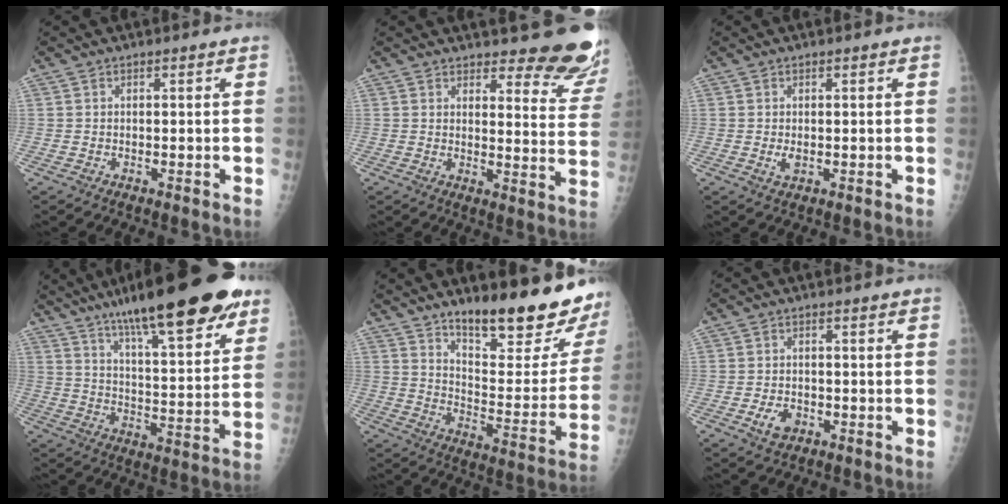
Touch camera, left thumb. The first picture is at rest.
{"total": 14.0, "force": [12.6, 3.9, 4.7], "torque": [-0.009, -0.114, 0.129]}
{"total": 1.6, "force": [0.1, 1.0, 1.2], "torque": [-0.021, -0.004, 0.004]}
{"total": 25.5, "force": [17.0, 5.7, 18.1], "torque": [-0.254, -0.046, 0.261]}
{"total": 22.5, "force": [16.9, 5.2, 14.0], "torque": [-0.162, -0.118, 0.246]}
{"total": 3.5, "force": [-1.3, 2.4, 2.1], "torque": [-0.032, 0.002, -0.018]}